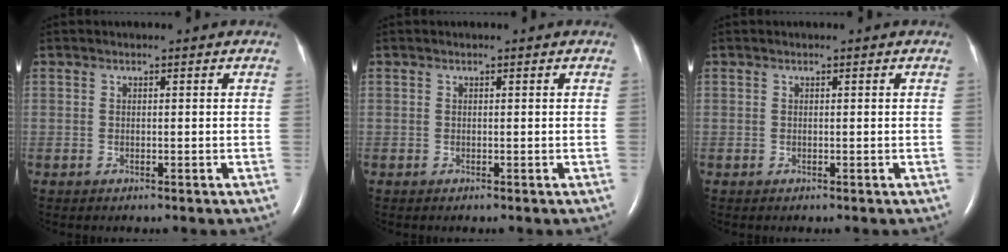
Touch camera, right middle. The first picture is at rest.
{"total": 0.0}
{"total": 0.0}